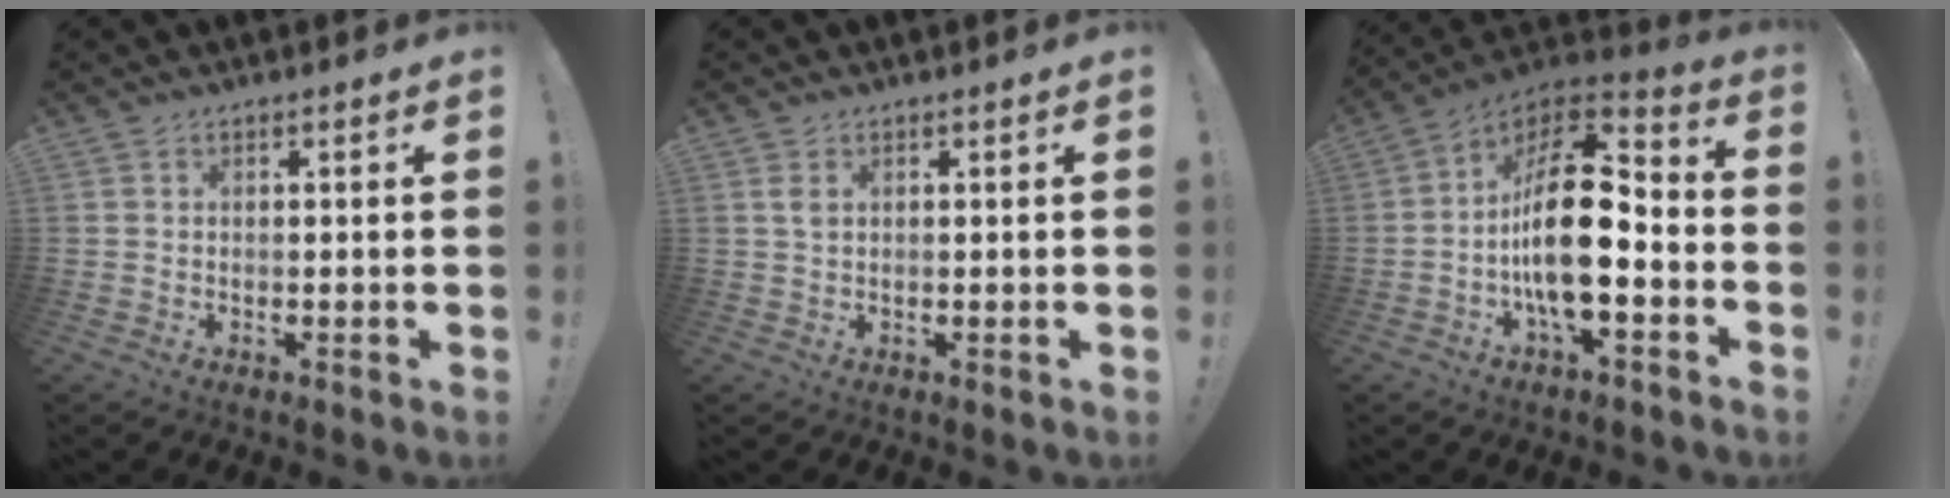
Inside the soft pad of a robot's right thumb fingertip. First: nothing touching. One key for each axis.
{"total": 1.7, "fx": 0.8, "fy": 0.9, "fz": 1.2, "tx": -0.024, "ty": 0.004, "tz": 0.012}
{"total": 20.6, "fx": -2.7, "fy": 8.9, "fz": 18.4, "tx": -0.326, "ty": 0.020, "tz": -0.042}